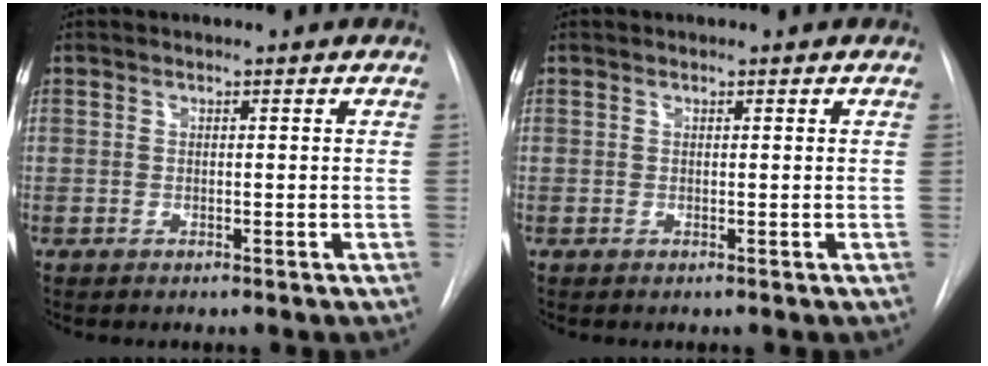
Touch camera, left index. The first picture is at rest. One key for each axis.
{"total": 0.0}